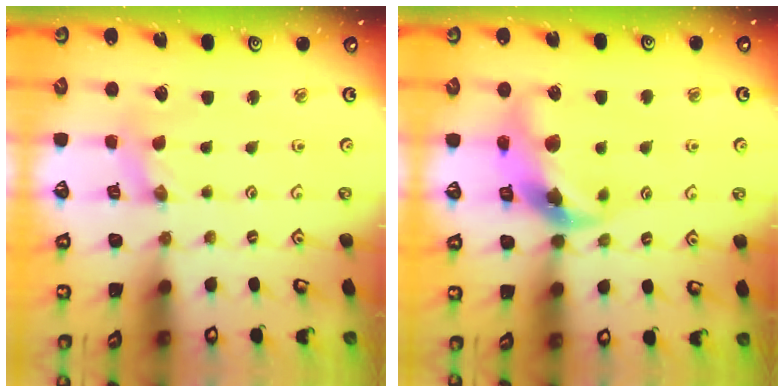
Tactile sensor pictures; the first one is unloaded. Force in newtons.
{"total": 13.0, "press": 12.9, "slide": 1.8}